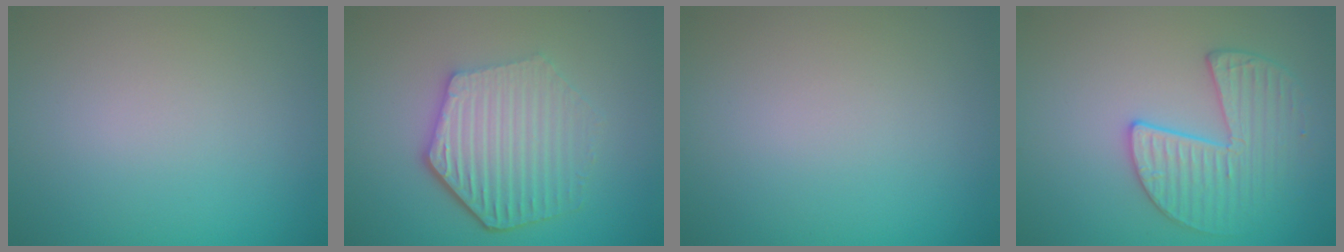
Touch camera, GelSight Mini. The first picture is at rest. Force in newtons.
{"total": 5.8, "press": 4.4, "slide": 3.7}
{"total": 0.0}
{"total": 3.6, "press": 3.5, "slide": 0.6}